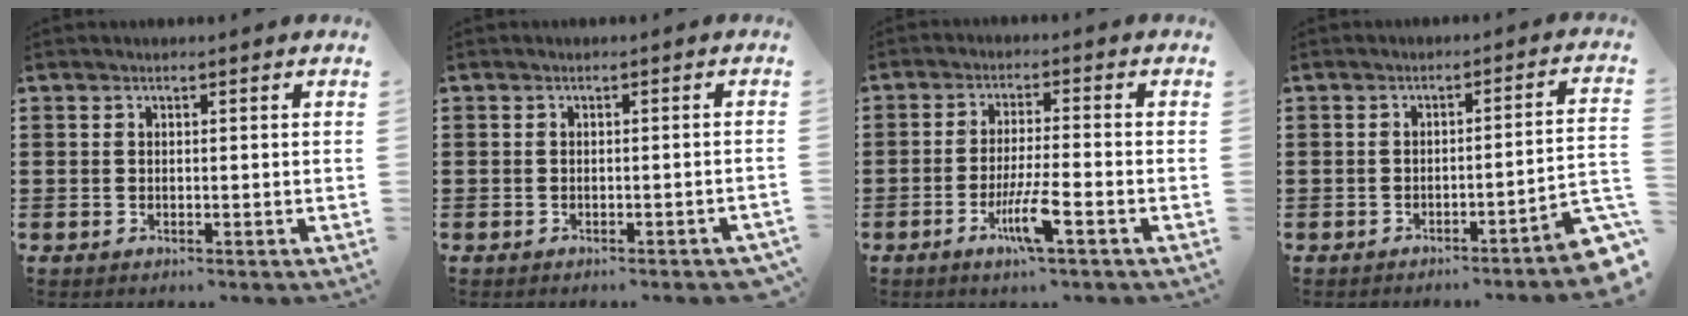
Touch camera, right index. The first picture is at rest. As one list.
[{"total": 0.8, "force": [-0.8, 0.1, 0.2], "torque": [-0.007, -0.004, -0.015]}, {"total": 6.2, "force": [-3.0, 0.4, 5.4], "torque": [-0.108, -0.014, -0.056]}, {"total": 4.0, "force": [-3.0, -0.2, 2.7], "torque": [-0.038, -0.018, -0.058]}]